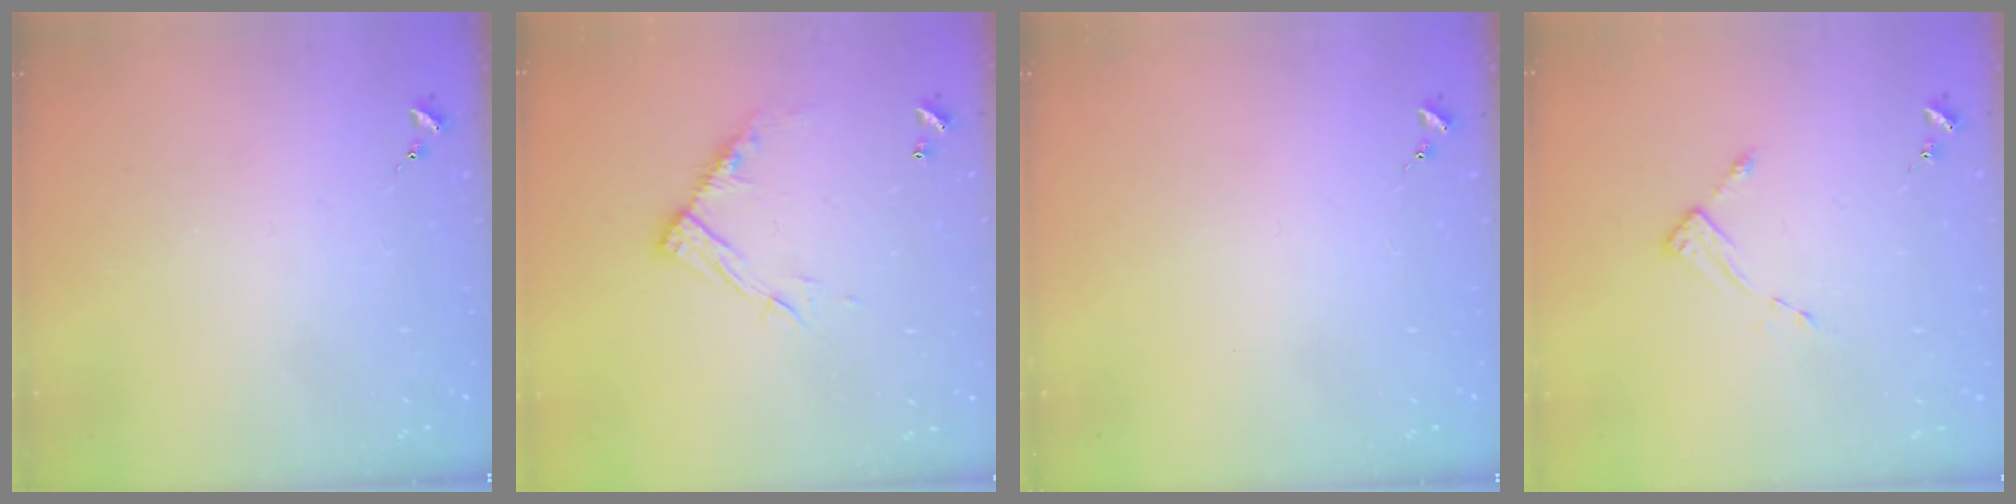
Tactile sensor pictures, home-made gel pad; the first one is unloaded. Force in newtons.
{"total": 11.4, "press": 11.4, "slide": 0.7}
{"total": 0.0}
{"total": 2.7, "press": 2.7, "slide": 0.4}